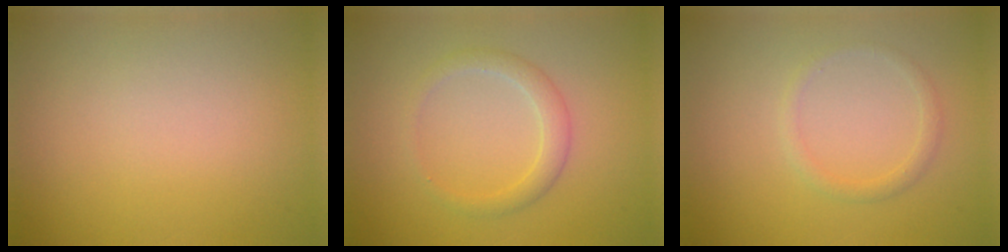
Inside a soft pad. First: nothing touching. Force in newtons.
{"total": 2.1, "press": 2.1, "slide": 0.2}
{"total": 1.2, "press": 1.1, "slide": 0.1}